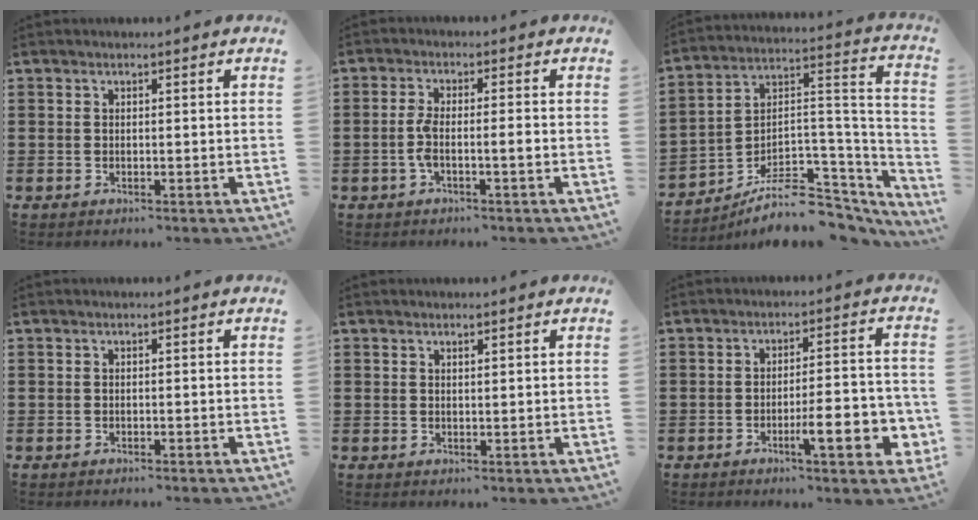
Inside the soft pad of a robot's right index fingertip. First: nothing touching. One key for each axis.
{"total": 4.1, "fx": -1.2, "fy": 0.5, "fz": 3.9, "tx": -0.092, "ty": -0.008, "tz": -0.030}
{"total": 8.1, "fx": -5.9, "fy": 4.0, "fz": 3.9, "tx": -0.066, "ty": 0.012, "tz": -0.105}
{"total": 0.0}
{"total": 0.7, "fx": 0.6, "fy": 0.2, "fz": 0.3, "tx": -0.007, "ty": 0.001, "tz": 0.012}
{"total": 8.6, "fx": -3.0, "fy": 2.1, "fz": 7.8, "tx": -0.105, "ty": -0.007, "tz": -0.048}